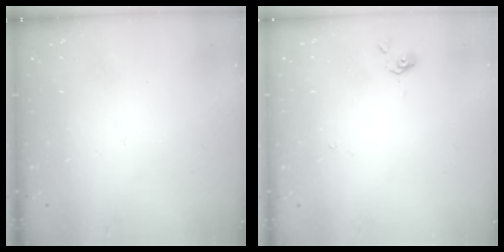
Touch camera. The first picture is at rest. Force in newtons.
{"total": 0.0}